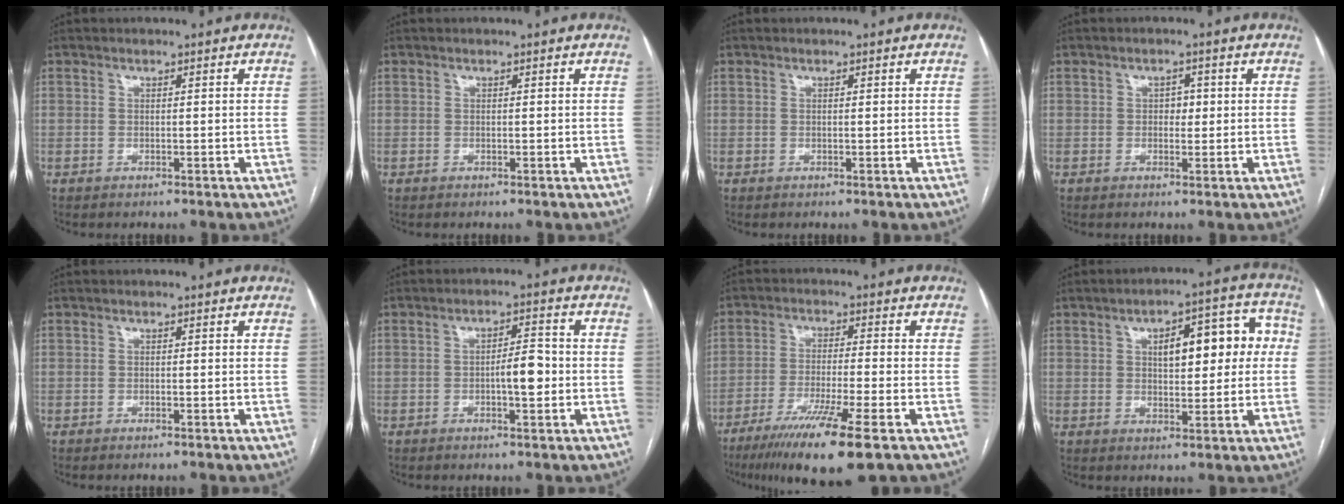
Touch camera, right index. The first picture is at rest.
{"total": 0.0}
{"total": 0.0}
{"total": 2.1, "force": [0.2, 1.4, 1.5], "torque": [-0.017, 0.003, 0.002]}
{"total": 0.0}
{"total": 4.7, "force": [-0.8, 1.2, 4.5], "torque": [-0.072, 0.007, -0.011]}
{"total": 12.4, "force": [-7.5, -0.2, 9.8], "torque": [-0.173, -0.035, -0.126]}
{"total": 10.8, "force": [1.8, 4.5, 9.6], "torque": [-0.119, 0.039, 0.028]}